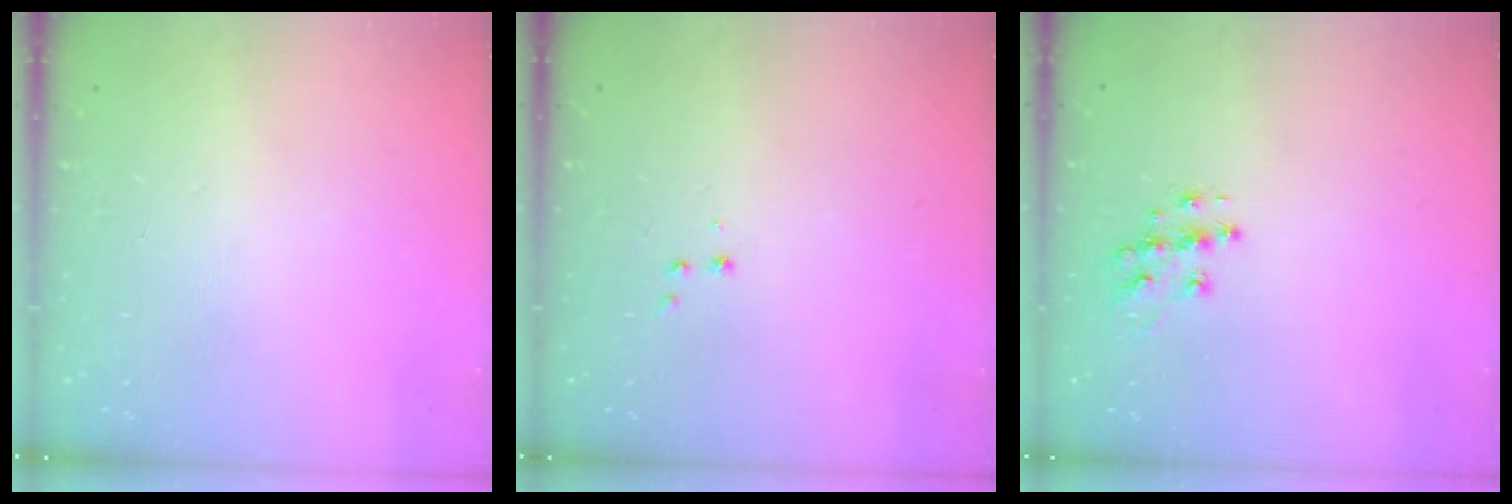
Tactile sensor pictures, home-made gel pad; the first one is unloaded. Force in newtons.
{"total": 2.6, "press": 2.5, "slide": 0.6}
{"total": 10.2, "press": 10.2, "slide": 0.7}